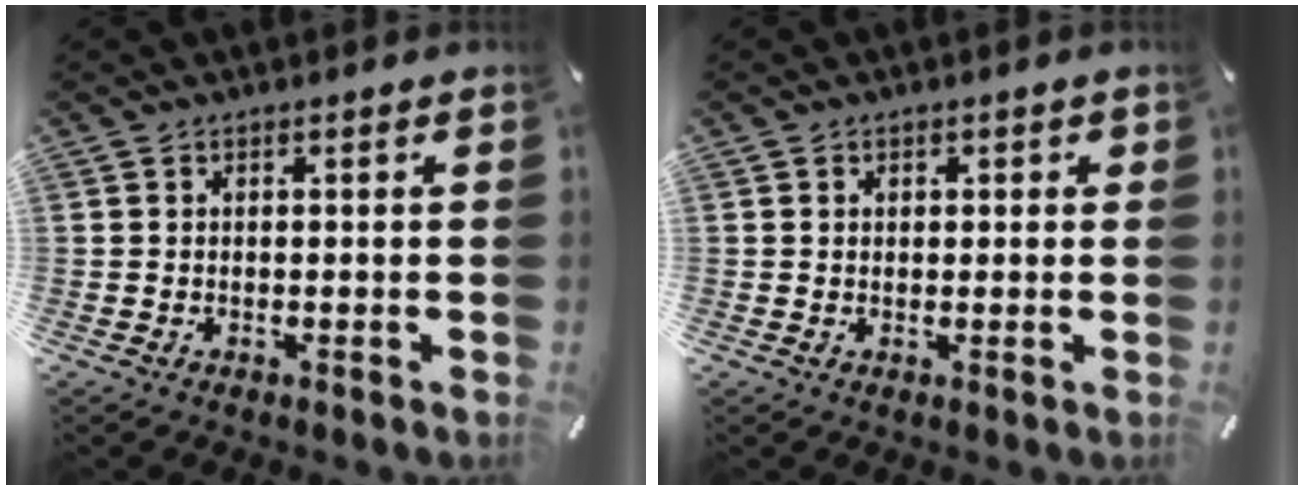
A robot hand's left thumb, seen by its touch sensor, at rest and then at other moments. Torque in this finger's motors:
{"motor_torque": [-0.23, -0.56, -0.08, 0.22, -0.11]}